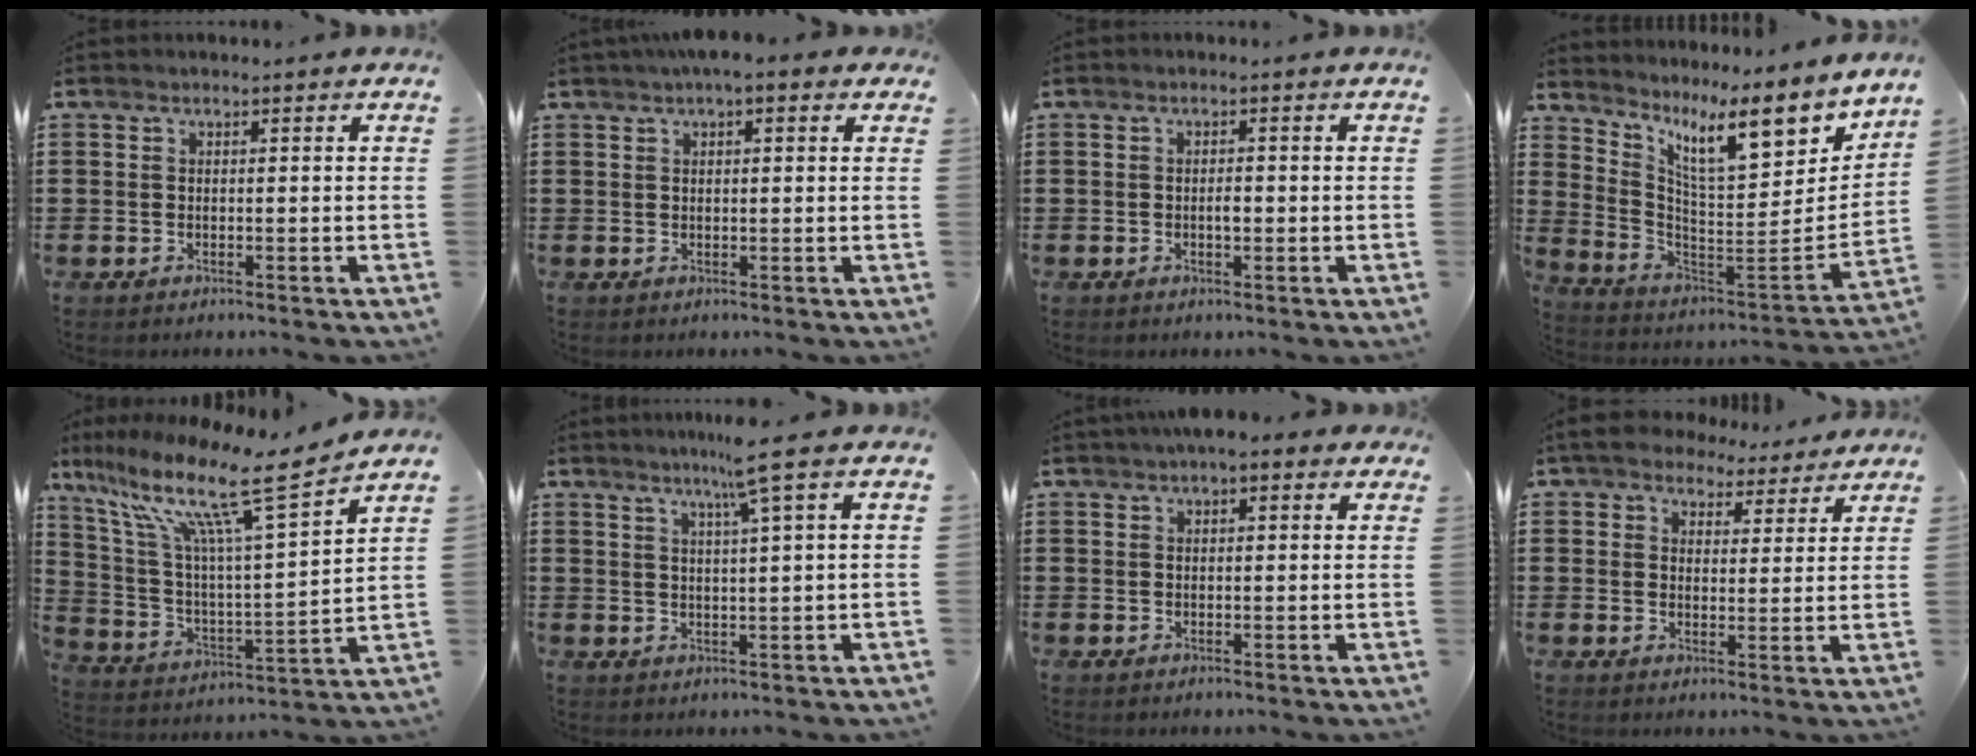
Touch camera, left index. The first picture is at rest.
{"total": 2.6, "force": [1.5, 0.9, 1.9], "torque": [-0.041, 0.007, 0.027]}
{"total": 1.6, "force": [-0.2, 0.5, 1.5], "torque": [-0.028, 0.001, -0.004]}
{"total": 11.6, "force": [6.9, 2.8, 9.0], "torque": [-0.164, -0.049, 0.108]}
{"total": 14.8, "force": [10.1, 1.5, 10.6], "torque": [-0.228, -0.058, 0.158]}
{"total": 5.8, "force": [3.4, -0.9, 4.6], "torque": [-0.095, 0.001, 0.055]}
{"total": 2.3, "force": [1.6, 0.9, 1.4], "torque": [-0.032, 0.009, 0.028]}
{"total": 5.8, "force": [5.2, 1.9, 1.5], "torque": [-0.052, -0.013, 0.096]}